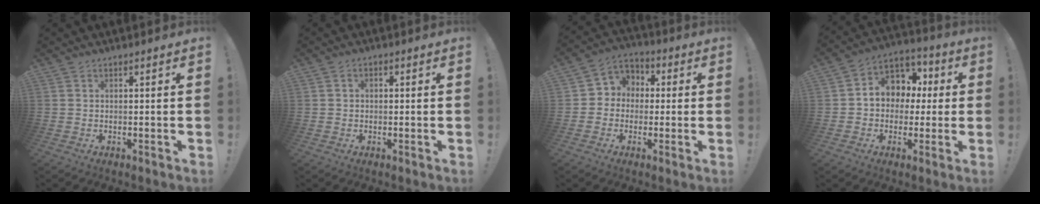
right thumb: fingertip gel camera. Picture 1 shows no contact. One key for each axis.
{"total": 1.4, "fx": -0.6, "fy": 1.2, "fz": 0.6, "tx": -0.009, "ty": 0.006, "tz": -0.011}
{"total": 6.6, "fx": -1.4, "fy": 6.3, "fz": 1.6, "tx": -0.013, "ty": 0.015, "tz": -0.019}
{"total": 10.5, "fx": 1.7, "fy": 9.2, "fz": 4.6, "tx": -0.052, "ty": -0.005, "tz": 0.037}